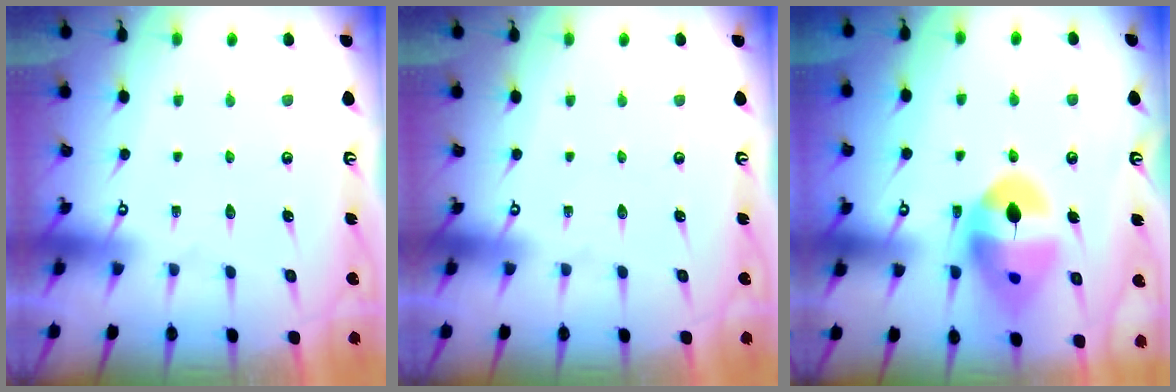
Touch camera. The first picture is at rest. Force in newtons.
{"total": 0.0}
{"total": 14.7, "press": 14.6, "slide": 1.6}